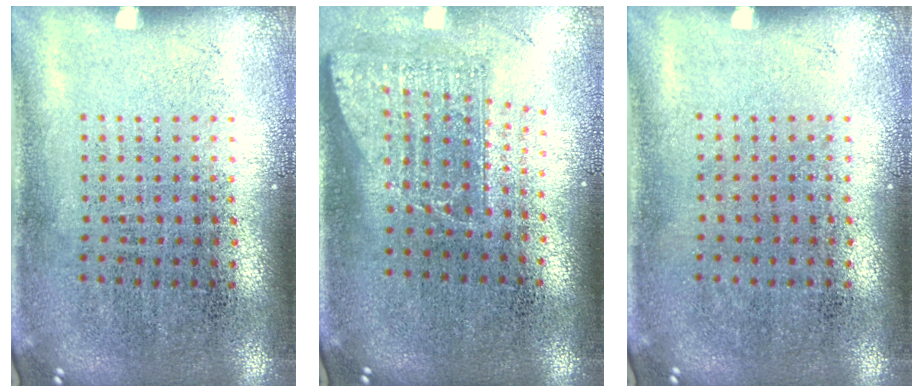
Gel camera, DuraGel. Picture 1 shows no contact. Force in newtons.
{"total": 1.7, "press": 1.3, "slide": 1.1}
{"total": 0.0}